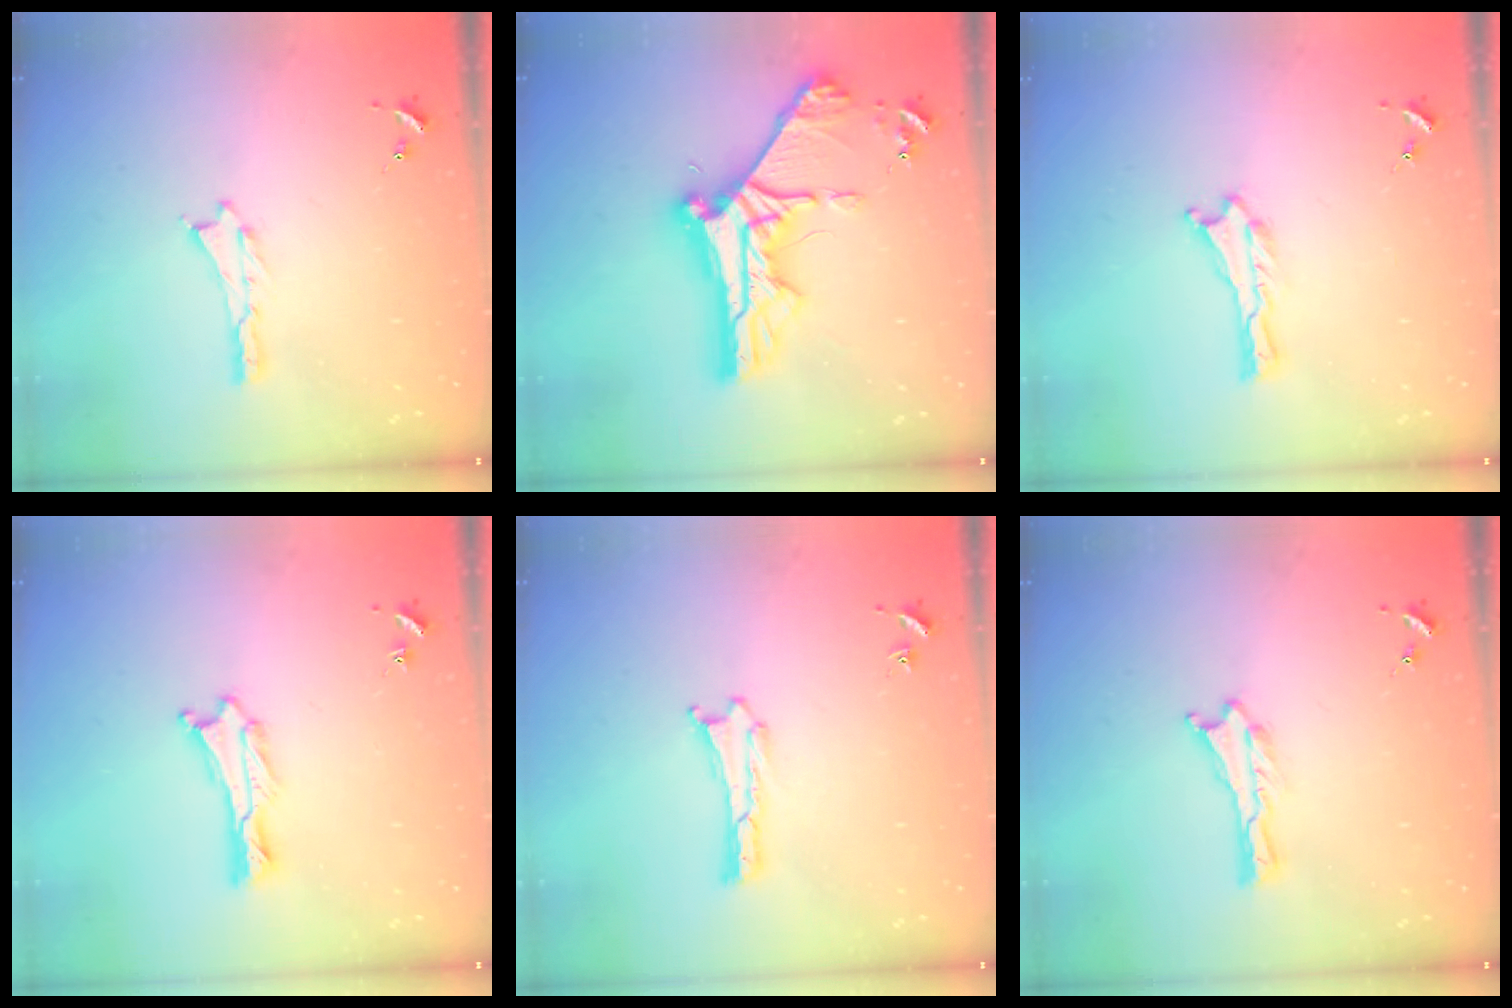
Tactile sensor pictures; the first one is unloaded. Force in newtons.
{"total": 11.1, "press": 11.1, "slide": 1.3}
{"total": 0.0}
{"total": 0.6, "press": 0.6, "slide": 0.2}
{"total": 0.0}
{"total": 0.0}